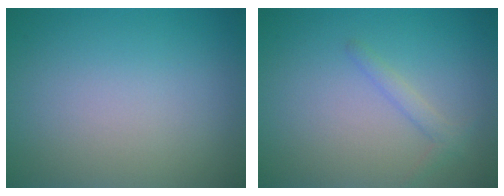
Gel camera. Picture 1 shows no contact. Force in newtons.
{"total": 1.3, "press": 1.3, "slide": 0.1}